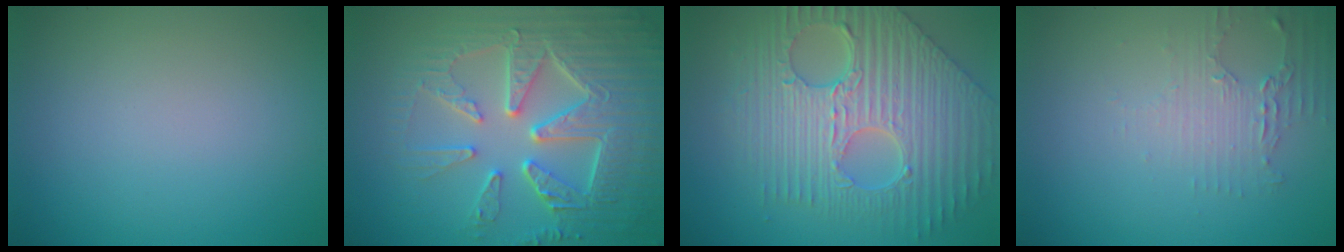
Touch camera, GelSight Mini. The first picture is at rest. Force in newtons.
{"total": 8.4, "press": 6.3, "slide": 5.7}
{"total": 9.6, "press": 6.9, "slide": 6.7}
{"total": 2.1, "press": 2.0, "slide": 0.4}